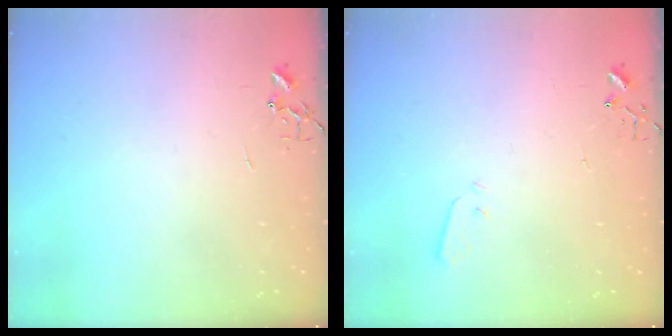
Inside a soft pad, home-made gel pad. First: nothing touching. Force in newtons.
{"total": 2.8, "press": 2.7, "slide": 0.4}